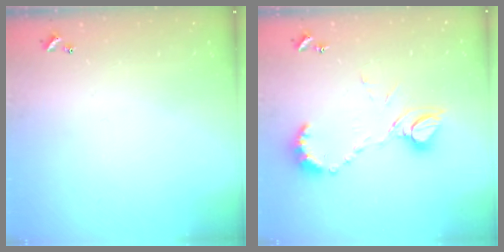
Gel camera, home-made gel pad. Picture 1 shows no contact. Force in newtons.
{"total": 11.4, "press": 11.3, "slide": 1.2}